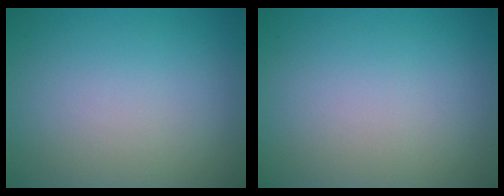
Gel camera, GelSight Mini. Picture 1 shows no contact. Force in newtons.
{"total": 0.0}